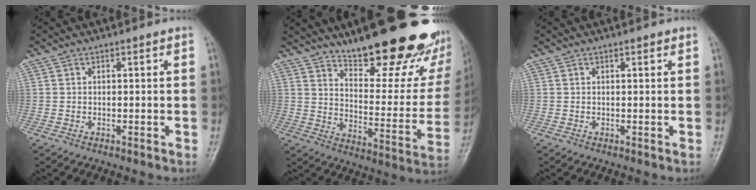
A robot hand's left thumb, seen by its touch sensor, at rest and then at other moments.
{"total": 27.3, "force": [19.4, 8.7, 17.1], "torque": [-0.199, -0.108, 0.272]}
{"total": 0.6, "force": [0.4, 0.2, 0.4], "torque": [-0.007, -0.002, 0.005]}